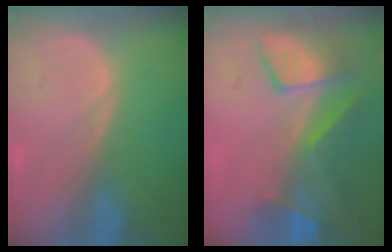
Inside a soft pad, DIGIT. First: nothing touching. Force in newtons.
{"total": 7.8, "press": 7.6, "slide": 1.6}